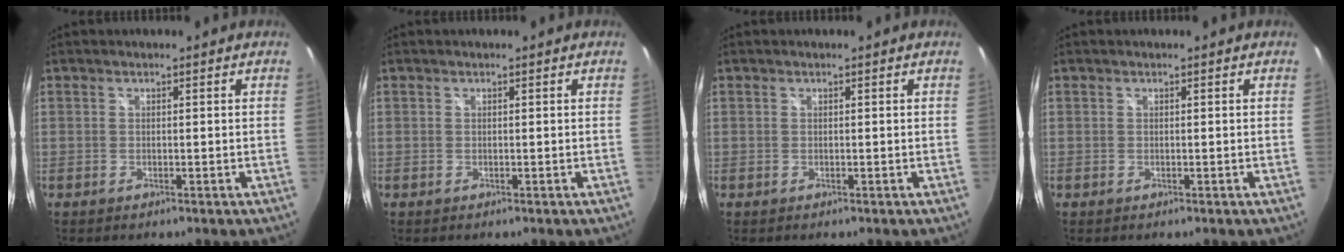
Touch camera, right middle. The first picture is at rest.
{"total": 0.0}
{"total": 0.0}
{"total": 0.0}